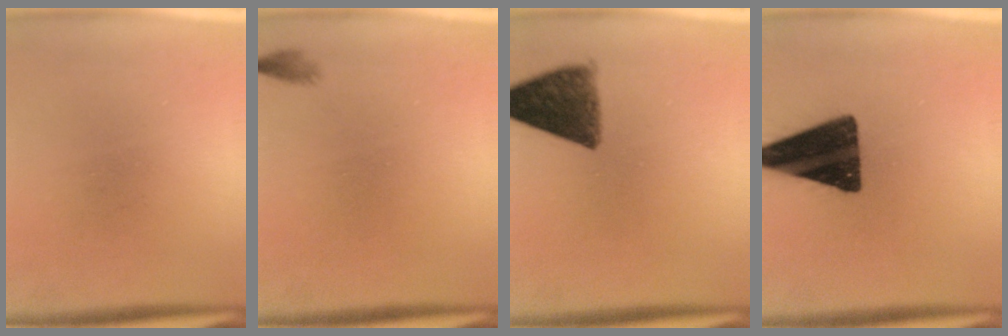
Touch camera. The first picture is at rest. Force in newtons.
{"total": 0.8}
{"total": 9.3}
{"total": 16.5}